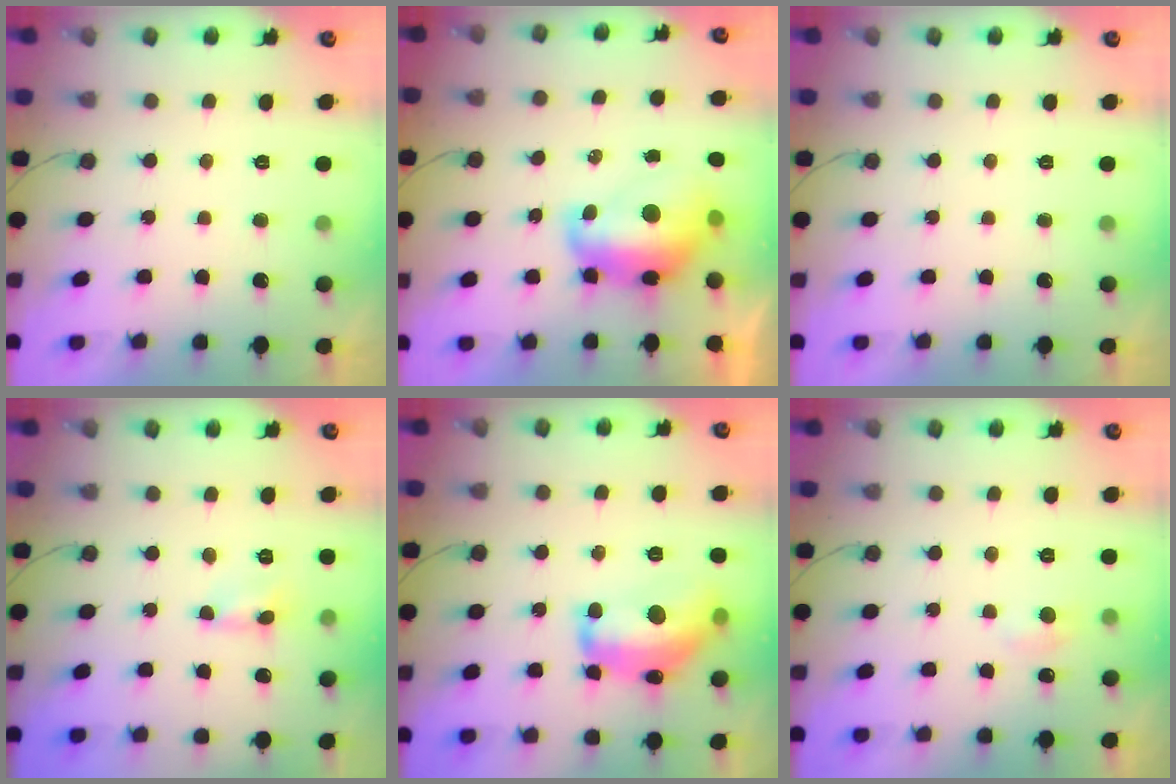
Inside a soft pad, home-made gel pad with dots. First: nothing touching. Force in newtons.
{"total": 12.7, "press": 12.6, "slide": 1.0}
{"total": 0.0}
{"total": 0.0}
{"total": 17.4, "press": 17.3, "slide": 1.1}
{"total": 5.9, "press": 5.9, "slide": 0.9}